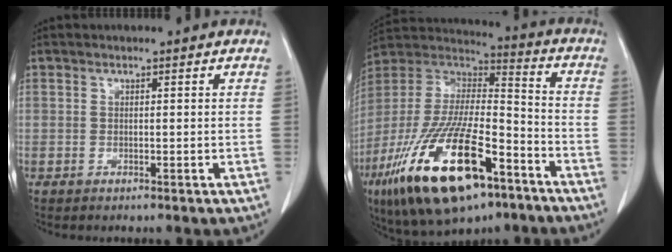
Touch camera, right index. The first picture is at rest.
{"total": 25.5, "force": [-13.8, 8.0, 19.9], "torque": [-0.400, -0.034, -0.241]}